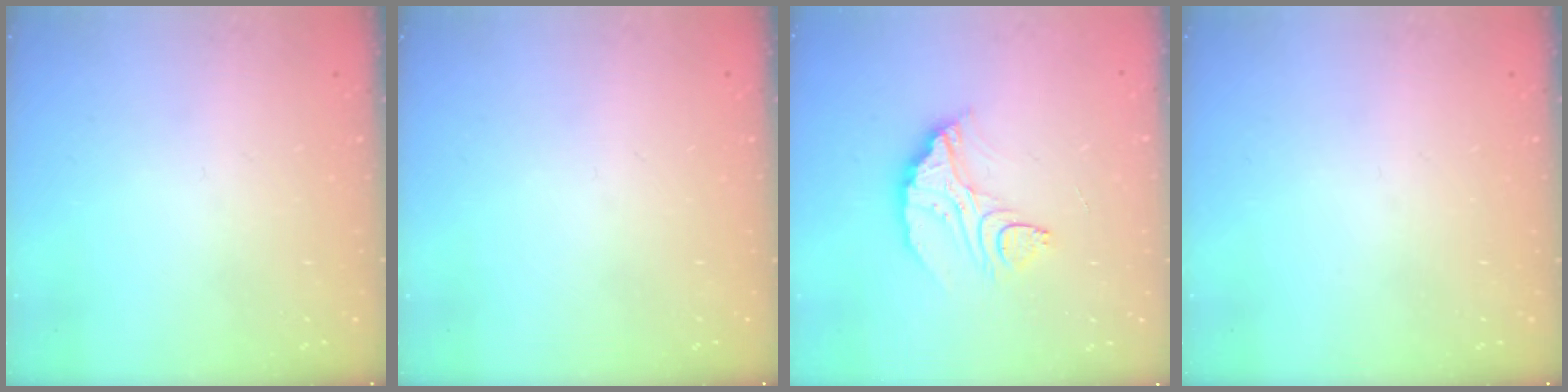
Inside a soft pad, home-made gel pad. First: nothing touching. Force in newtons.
{"total": 0.0}
{"total": 10.7, "press": 10.7, "slide": 0.8}
{"total": 0.0}